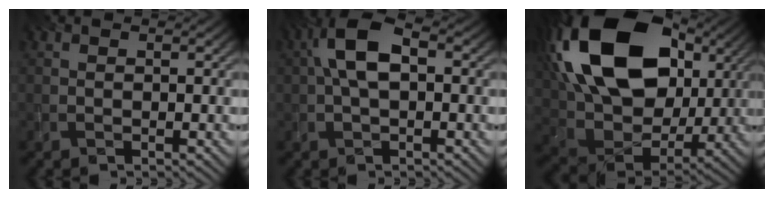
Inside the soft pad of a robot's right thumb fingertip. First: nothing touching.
{"total": 7.4, "force": [1.0, 3.7, 6.3], "torque": [-0.136, 0.017, 0.010]}
{"total": 21.8, "force": [7.5, 14.5, 14.5], "torque": [-0.356, 0.040, 0.141]}